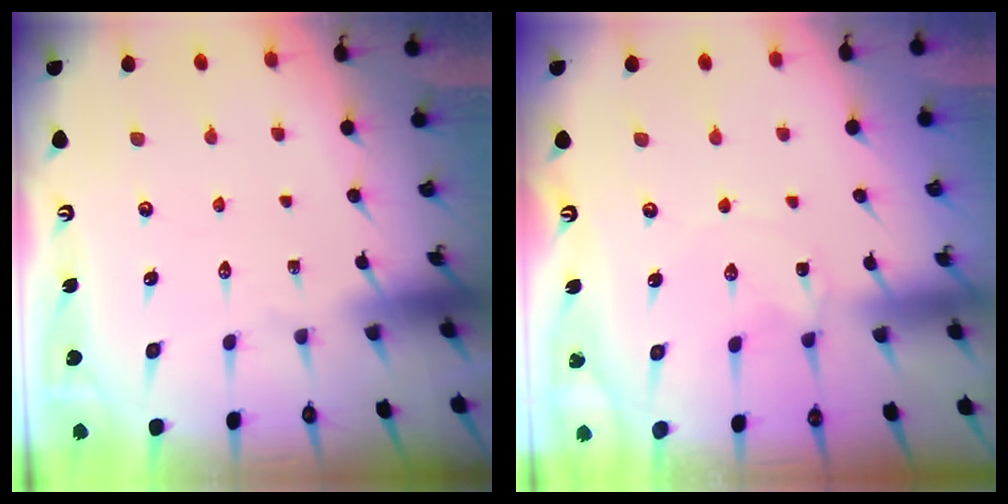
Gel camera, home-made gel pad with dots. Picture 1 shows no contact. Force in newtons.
{"total": 1.8, "press": 1.7, "slide": 0.3}